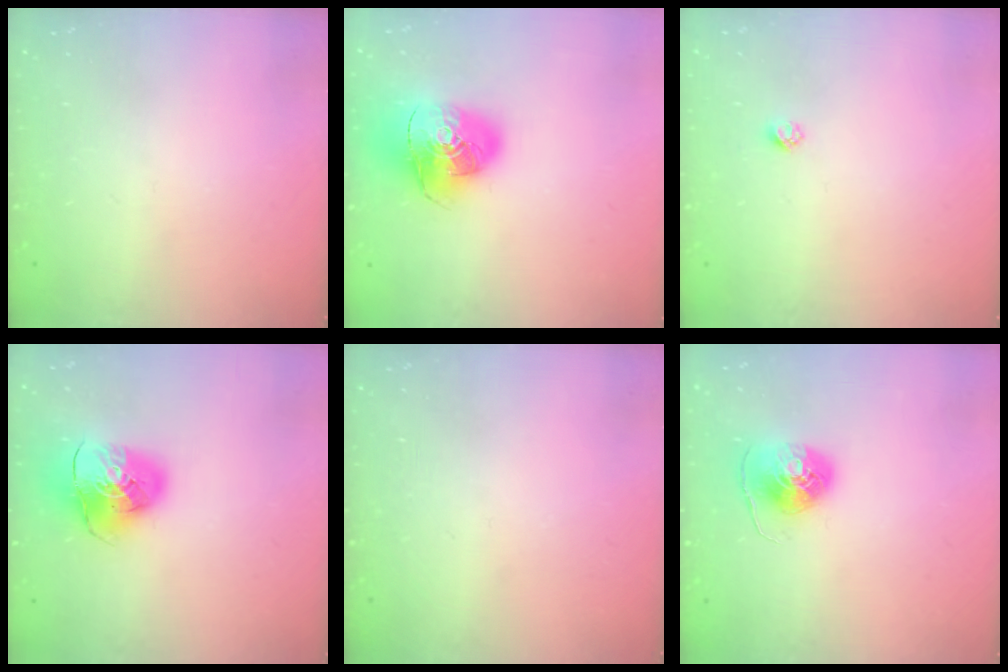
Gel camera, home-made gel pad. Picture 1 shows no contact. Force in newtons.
{"total": 15.6, "press": 15.4, "slide": 2.4}
{"total": 2.3, "press": 2.3, "slide": 0.2}
{"total": 10.6, "press": 10.5, "slide": 1.2}
{"total": 0.0}
{"total": 8.1, "press": 8.1, "slide": 0.4}